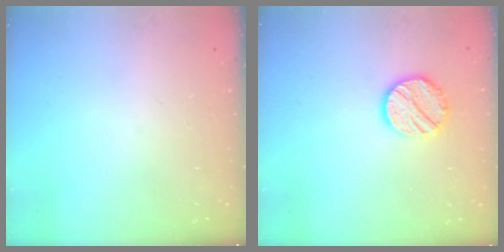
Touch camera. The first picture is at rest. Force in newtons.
{"total": 11.7, "press": 11.6, "slide": 0.4}